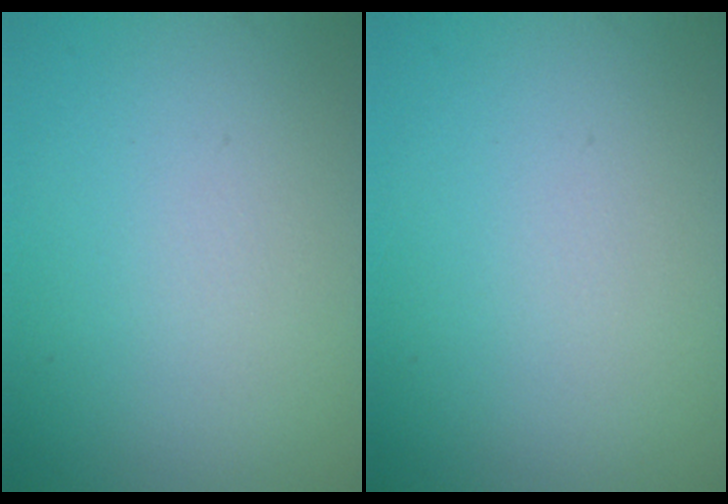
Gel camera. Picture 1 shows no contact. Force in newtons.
{"total": 0.0}